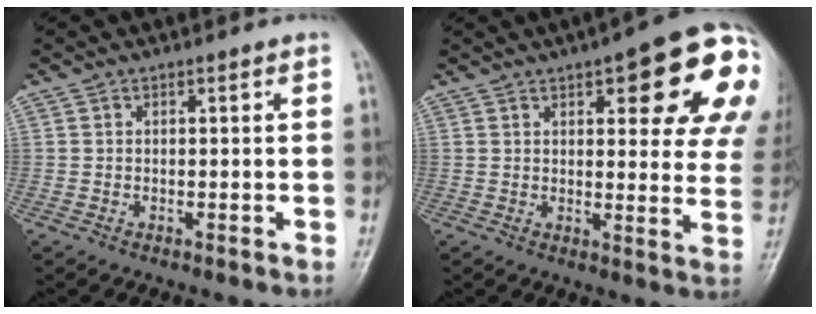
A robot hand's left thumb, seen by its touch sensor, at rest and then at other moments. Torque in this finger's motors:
{"motor_torque": [0.41, 0.57, 1.44, -1.05, 0.12]}